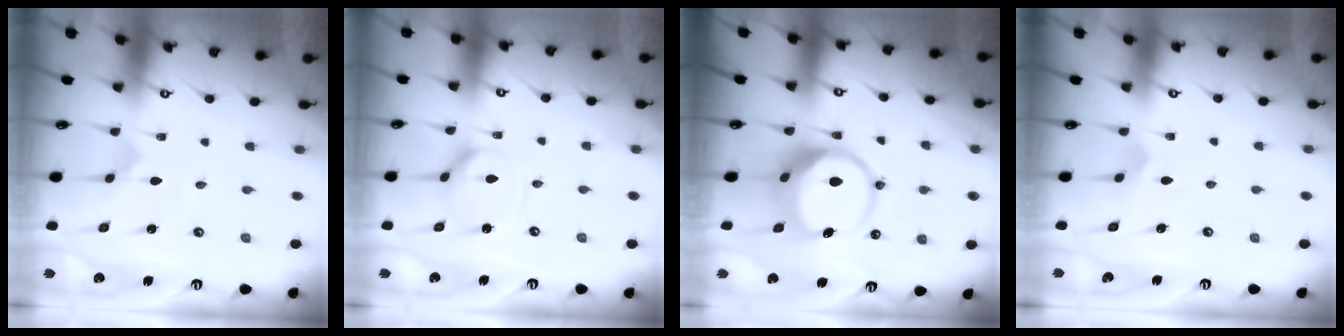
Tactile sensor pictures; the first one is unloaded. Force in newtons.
{"total": 5.7, "press": 5.7, "slide": 0.5}
{"total": 9.4, "press": 9.3, "slide": 1.3}
{"total": 3.4, "press": 3.4, "slide": 0.3}